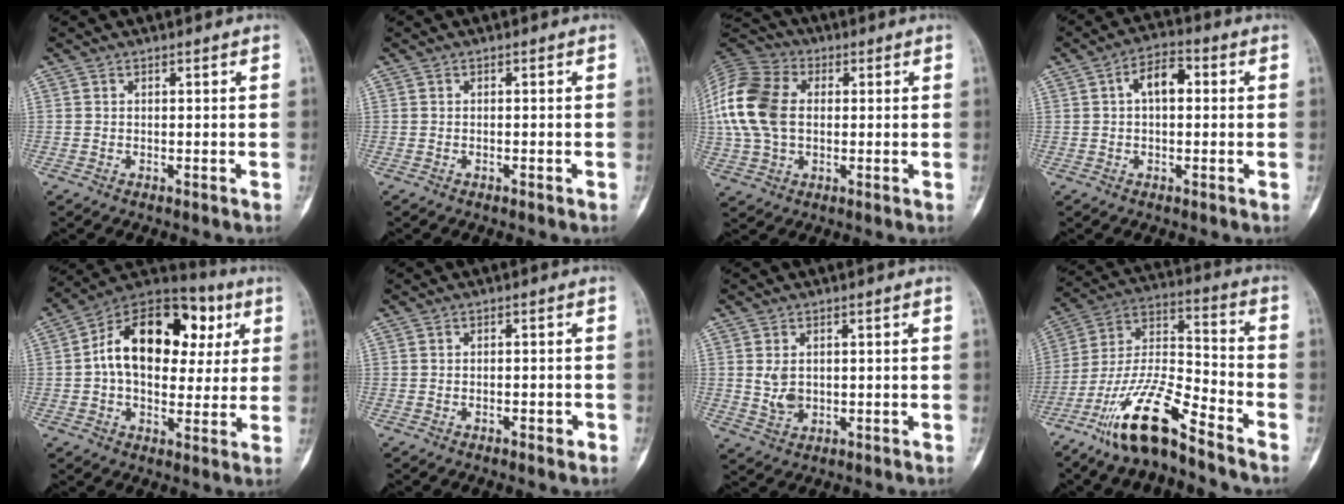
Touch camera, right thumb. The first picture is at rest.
{"total": 0.5, "force": [-0.3, 0.1, 0.4], "torque": [-0.013, 0.004, -0.002]}
{"total": 15.8, "force": [1.3, 10.7, 11.5], "torque": [-0.241, 0.017, 0.020]}
{"total": 6.3, "force": [1.0, 3.5, 5.1], "torque": [-0.081, 0.021, 0.008]}
{"total": 21.0, "force": [4.1, 13.7, 15.4], "torque": [-0.207, 0.024, 0.054]}
{"total": 2.1, "force": [-1.1, 0.9, 1.6], "torque": [-0.027, 0.010, -0.013]}
{"total": 3.9, "force": [0.4, 2.8, 2.7], "torque": [-0.042, -0.008, 0.017]}
{"total": 16.0, "force": [-11.4, 3.3, 10.8], "torque": [-0.212, 0.071, -0.215]}